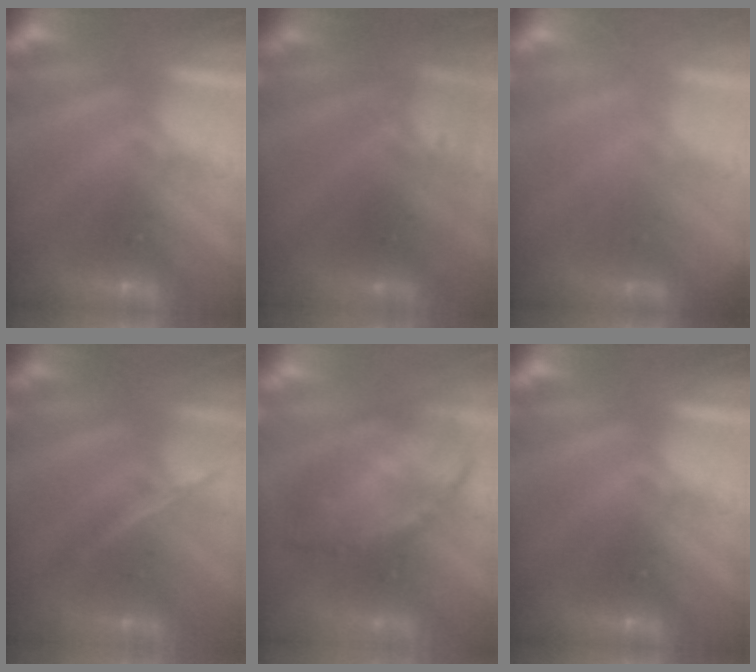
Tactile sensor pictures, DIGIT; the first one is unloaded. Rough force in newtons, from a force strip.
{"total": 2.9}
{"total": 2.7}
{"total": 2.0}
{"total": 8.1}
{"total": 0.0}